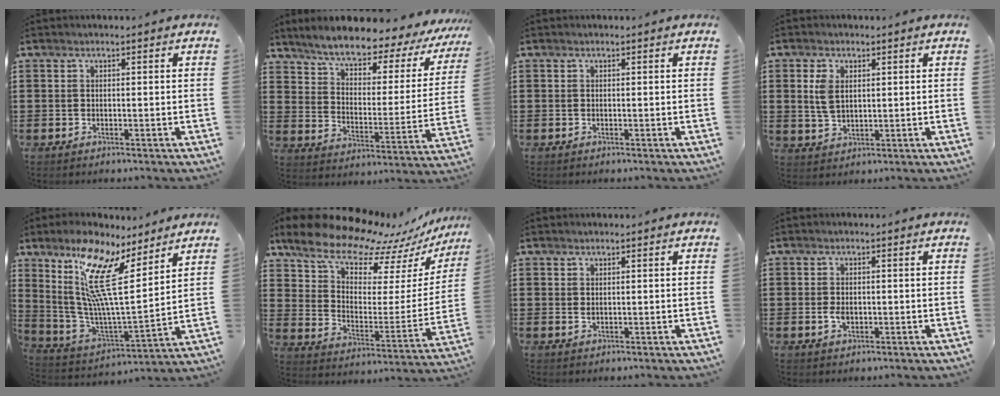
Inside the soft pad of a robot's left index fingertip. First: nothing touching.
{"total": 6.3, "force": [5.6, 0.9, 2.9], "torque": [-0.075, -0.043, 0.086]}
{"total": 0.0}
{"total": 4.2, "force": [1.3, 2.6, 3.0], "torque": [-0.076, 0.008, 0.019]}
{"total": 12.5, "force": [7.3, 2.3, 9.8], "torque": [-0.232, -0.048, 0.115]}
{"total": 11.5, "force": [10.1, 3.7, 4.0], "torque": [-0.109, -0.076, 0.171]}
{"total": 0.7, "force": [0.3, 0.3, 0.6], "torque": [-0.012, 0.003, 0.005]}
{"total": 2.1, "force": [-0.3, 1.3, 1.7], "torque": [-0.040, 0.000, -0.008]}